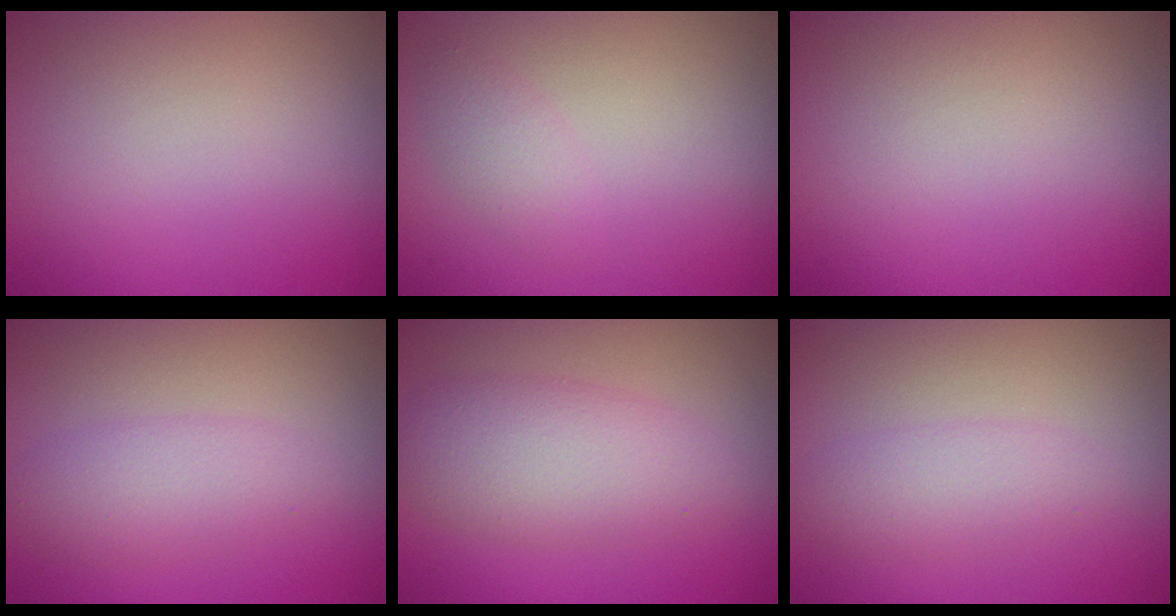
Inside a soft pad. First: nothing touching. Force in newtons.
{"total": 1.4, "press": 1.4, "slide": 0.1}
{"total": 0.0}
{"total": 2.9, "press": 2.9, "slide": 0.1}
{"total": 4.8, "press": 4.8, "slide": 0.2}
{"total": 2.4, "press": 2.4, "slide": 0.0}